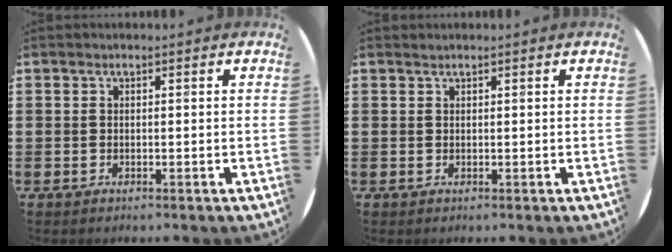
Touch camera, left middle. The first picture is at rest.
{"total": 0.0}